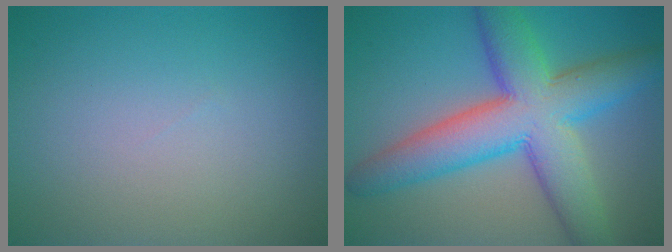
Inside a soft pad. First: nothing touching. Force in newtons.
{"total": 10.3, "press": 10.3, "slide": 0.2}